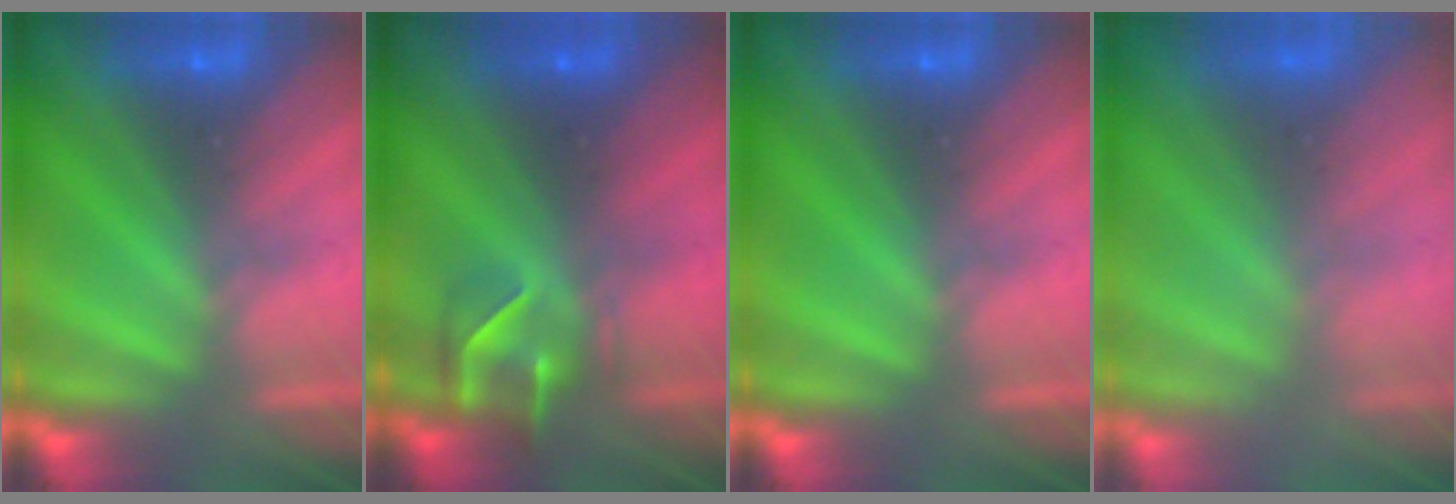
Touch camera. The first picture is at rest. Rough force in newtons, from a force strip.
{"total": 3.3}
{"total": 0.0}
{"total": 5.6}